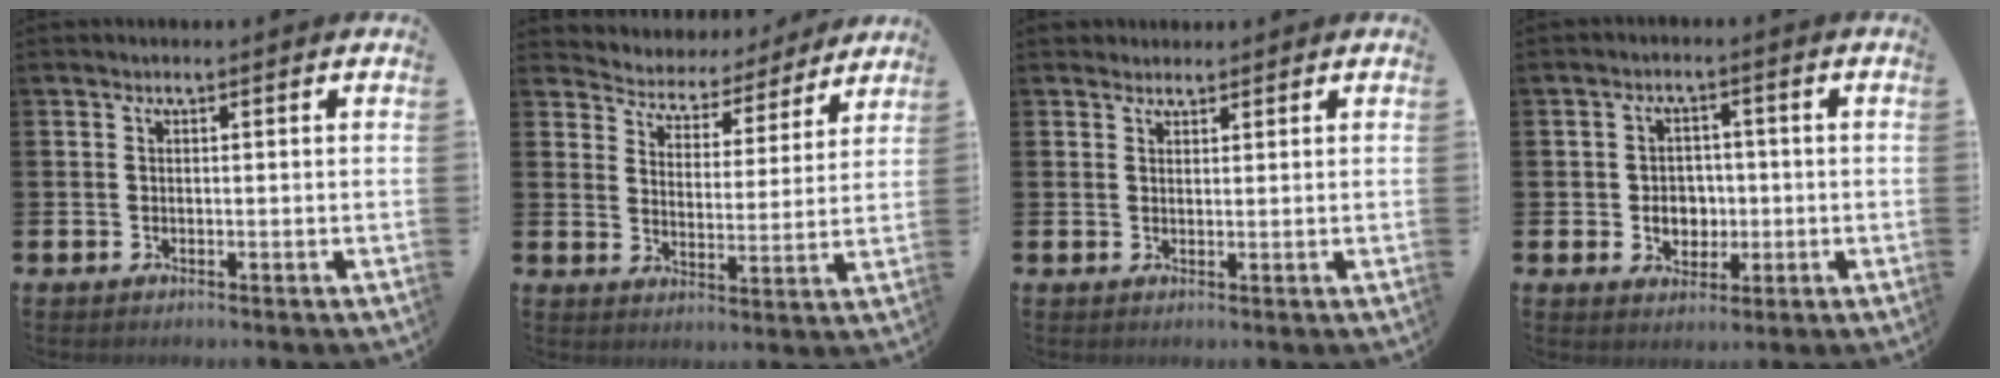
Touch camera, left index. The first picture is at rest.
{"total": 4.9, "force": [4.7, 1.6, -0.3], "torque": [-0.018, -0.046, 0.074]}
{"total": 1.6, "force": [1.4, 0.6, -0.3], "torque": [0.010, -0.003, 0.026]}
{"total": 3.4, "force": [-0.6, 3.1, 1.3], "torque": [-0.021, 0.003, -0.020]}